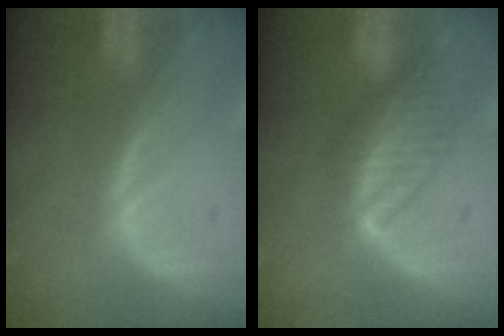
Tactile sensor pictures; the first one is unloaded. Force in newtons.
{"total": 4.5, "press": 4.4, "slide": 0.7}